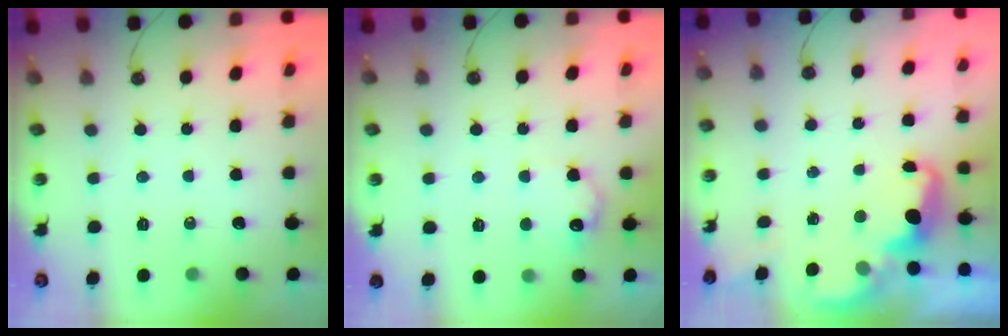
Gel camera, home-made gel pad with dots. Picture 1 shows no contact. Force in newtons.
{"total": 8.9, "press": 8.9, "slide": 0.5}
{"total": 2.1, "press": 2.0, "slide": 0.6}